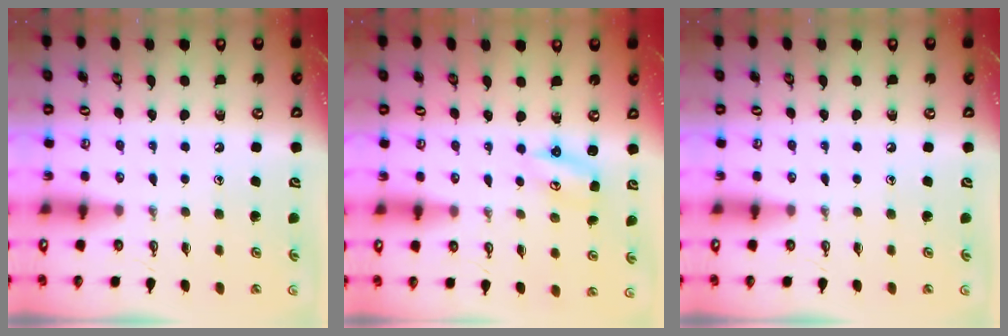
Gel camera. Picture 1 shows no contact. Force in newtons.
{"total": 3.2, "press": 3.2, "slide": 0.3}
{"total": 0.0}